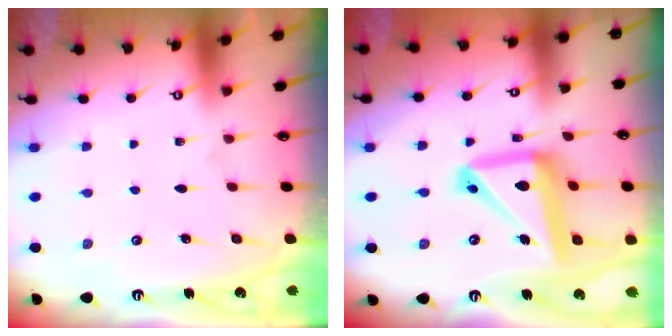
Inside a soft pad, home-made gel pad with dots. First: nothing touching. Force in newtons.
{"total": 16.9, "press": 16.8, "slide": 1.8}